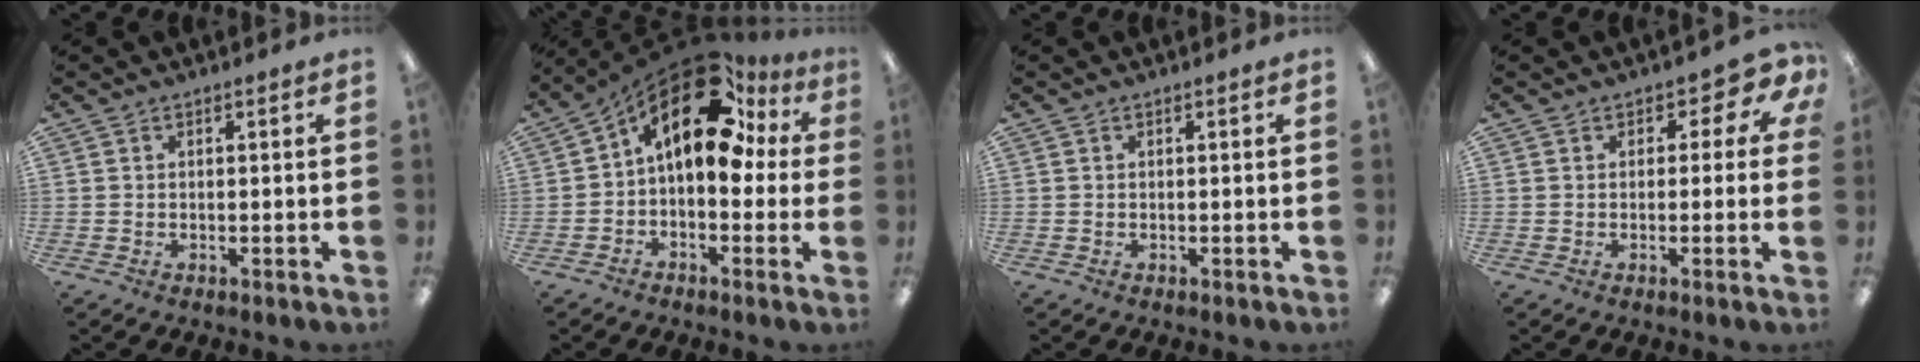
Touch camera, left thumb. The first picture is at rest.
{"total": 18.1, "force": [8.7, 8.9, 13.0], "torque": [-0.206, -0.051, 0.148]}
{"total": 0.0}
{"total": 4.4, "force": [1.2, 3.1, 2.9], "torque": [-0.034, 0.001, 0.017]}